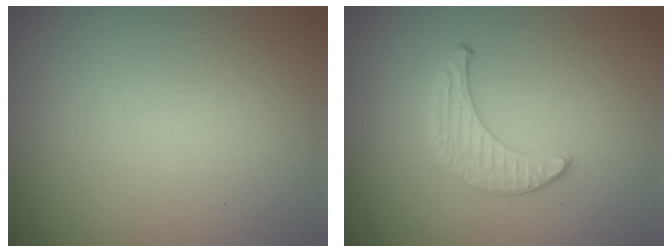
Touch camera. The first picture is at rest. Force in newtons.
{"total": 1.3, "press": 1.3, "slide": 0.2}